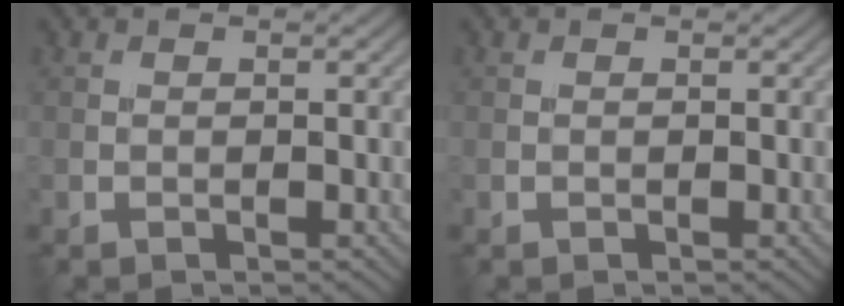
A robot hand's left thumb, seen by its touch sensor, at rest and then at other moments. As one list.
[{"total": 0.0}]